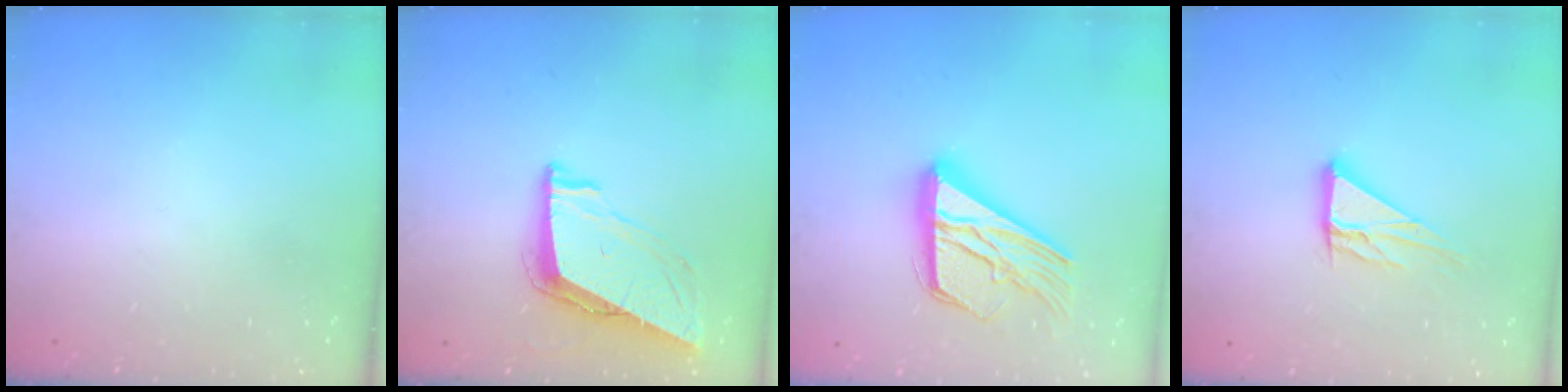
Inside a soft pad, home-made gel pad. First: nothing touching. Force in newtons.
{"total": 9.3, "press": 8.8, "slide": 3.2}
{"total": 20.0, "press": 20.0, "slide": 1.8}
{"total": 10.3, "press": 10.2, "slide": 1.0}